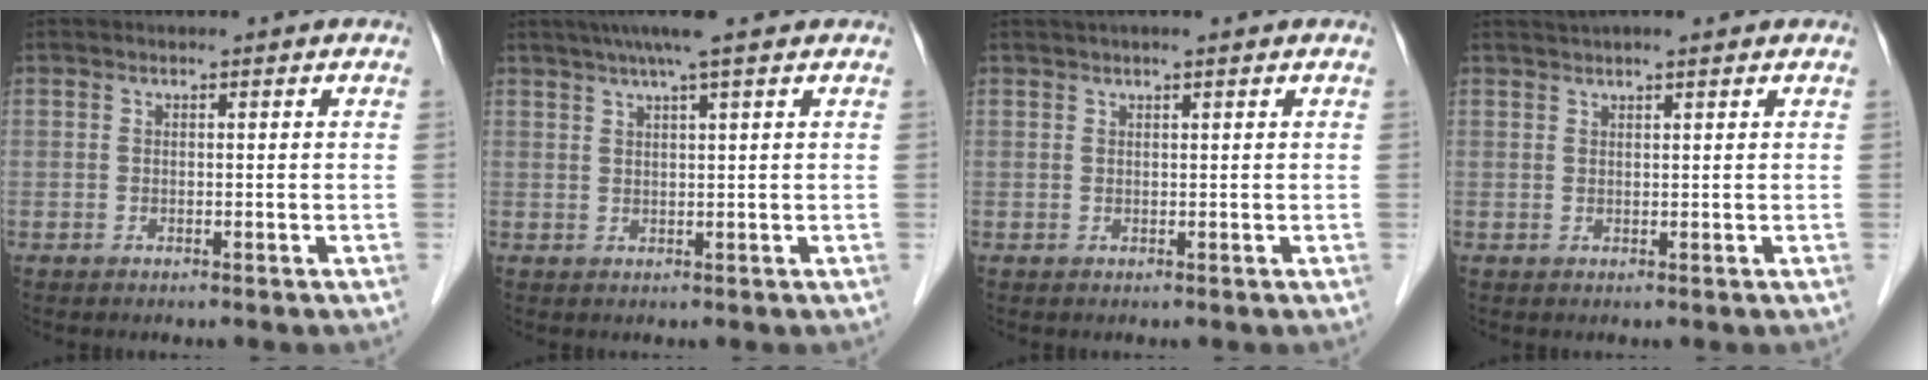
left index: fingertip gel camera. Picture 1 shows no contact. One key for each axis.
{"total": 6.1, "fx": 4.6, "fy": -0.6, "fz": 4.0, "tx": -0.066, "ty": 0.022, "tz": 0.074}
{"total": 3.0, "fx": 2.3, "fy": 0.0, "fz": 1.9, "tx": -0.023, "ty": 0.024, "tz": 0.036}
{"total": 4.9, "fx": 4.2, "fy": 0.2, "fz": 2.6, "tx": -0.039, "ty": 0.030, "tz": 0.062}